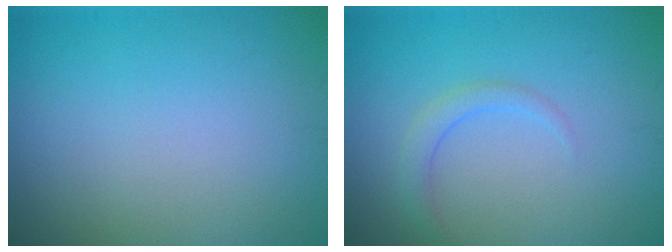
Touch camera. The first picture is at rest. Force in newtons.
{"total": 1.5, "press": 1.5, "slide": 0.1}